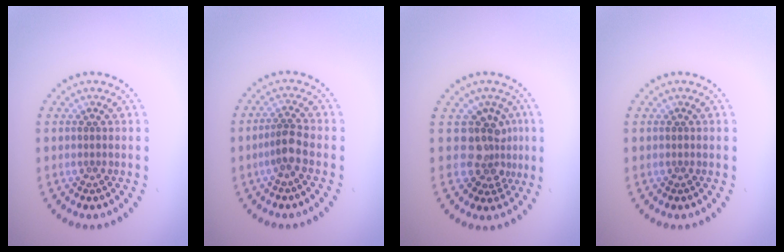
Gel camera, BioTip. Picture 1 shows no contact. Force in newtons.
{"total": 2.0, "press": 1.6, "slide": 1.1}
{"total": 3.6, "press": 2.9, "slide": 2.2}
{"total": 0.0}